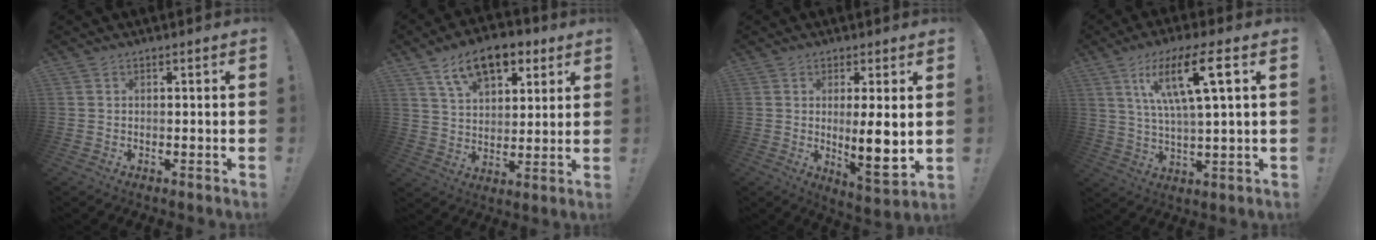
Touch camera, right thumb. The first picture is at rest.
{"total": 15.0, "force": [9.0, 8.3, 8.6], "torque": [-0.131, -0.041, 0.164]}
{"total": 9.2, "force": [1.4, 2.0, 8.9], "torque": [-0.123, -0.026, 0.024]}
{"total": 14.6, "force": [5.8, 2.6, 13.1], "torque": [-0.240, -0.003, 0.086]}